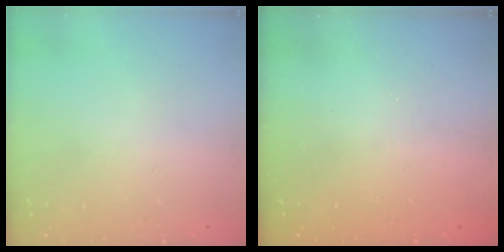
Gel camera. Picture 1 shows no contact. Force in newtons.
{"total": 2.5, "press": 2.4, "slide": 0.8}